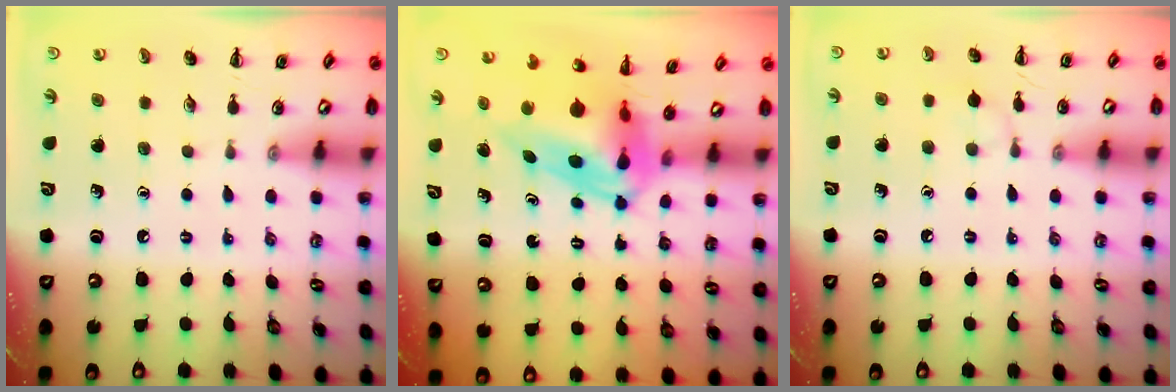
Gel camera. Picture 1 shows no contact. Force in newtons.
{"total": 9.5, "press": 9.0, "slide": 3.1}
{"total": 5.6, "press": 5.3, "slide": 1.8}